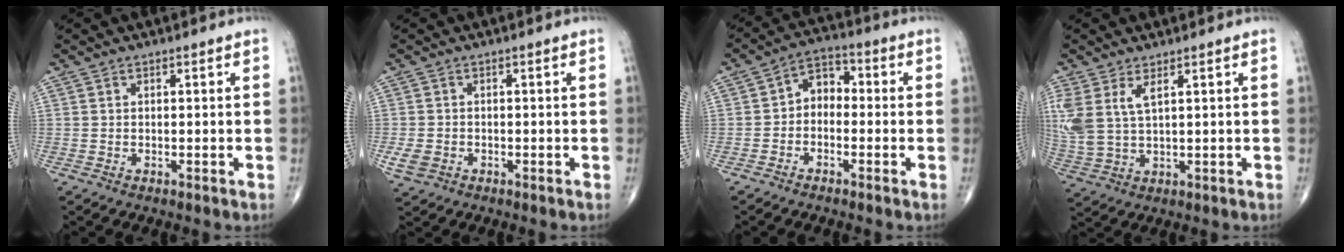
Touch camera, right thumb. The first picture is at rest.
{"total": 3.1, "force": [-1.1, 2.4, 1.7], "torque": [-0.036, 0.002, -0.015]}
{"total": 5.6, "force": [-0.9, 4.2, 3.7], "torque": [-0.038, 0.029, -0.034]}
{"total": 8.6, "force": [3.3, 4.0, 6.9], "torque": [-0.173, -0.005, 0.078]}